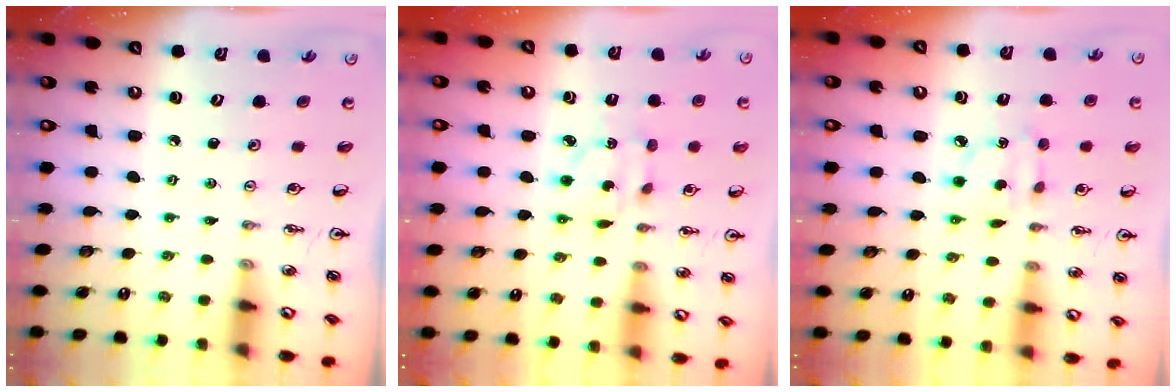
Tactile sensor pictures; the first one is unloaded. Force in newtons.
{"total": 4.9, "press": 4.9, "slide": 0.2}
{"total": 4.0, "press": 4.0, "slide": 0.3}